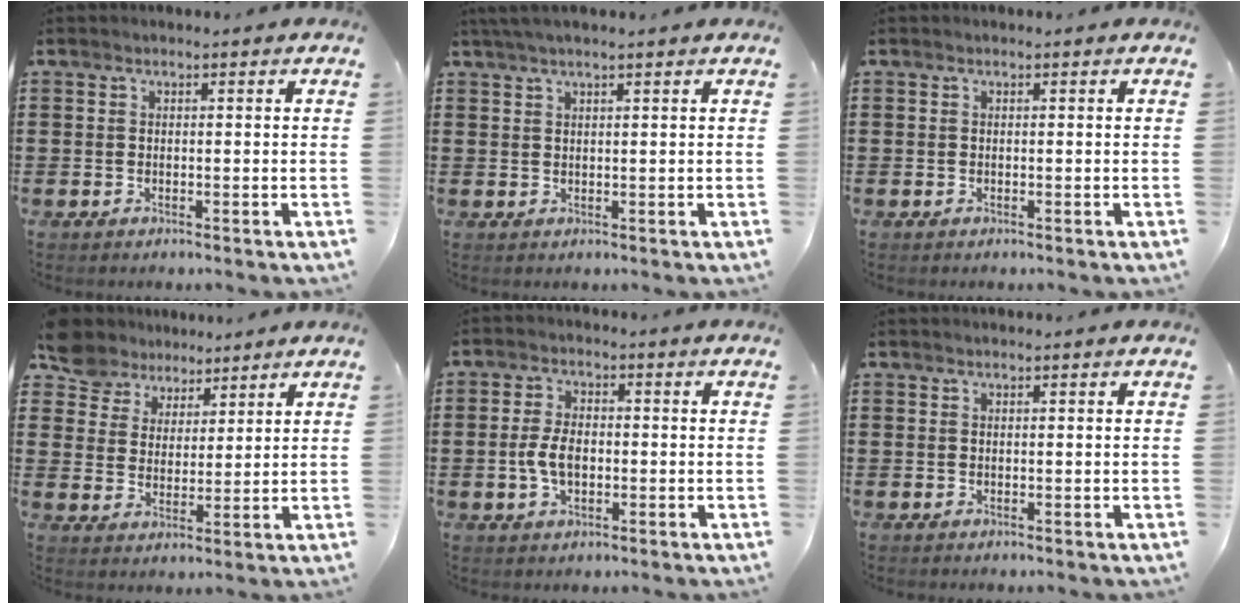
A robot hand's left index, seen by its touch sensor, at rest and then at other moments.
{"total": 2.0, "force": [1.4, -0.1, 1.3], "torque": [-0.026, 0.000, 0.027]}
{"total": 0.0}
{"total": 6.3, "force": [5.4, 3.2, 0.2], "torque": [-0.039, -0.009, 0.104]}
{"total": 4.8, "force": [-0.6, 2.6, 4.0], "torque": [-0.094, -0.002, -0.017]}
{"total": 0.0}